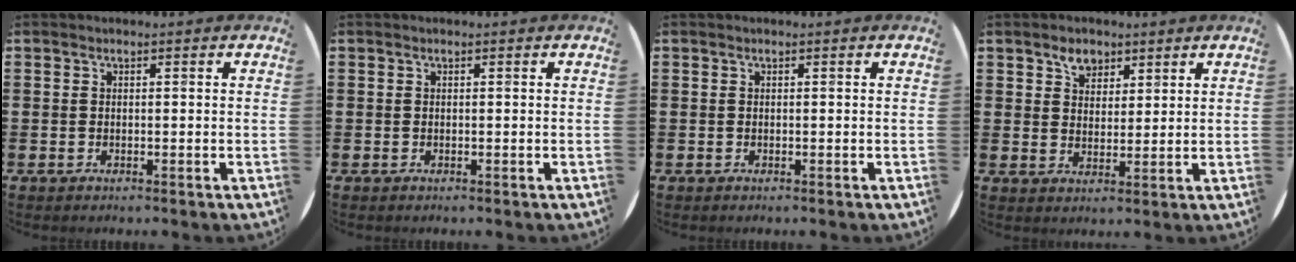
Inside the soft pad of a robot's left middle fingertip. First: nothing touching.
{"total": 0.0}
{"total": 0.0}
{"total": 3.4, "force": [2.6, 2.1, 0.9], "torque": [-0.015, 0.001, 0.047]}